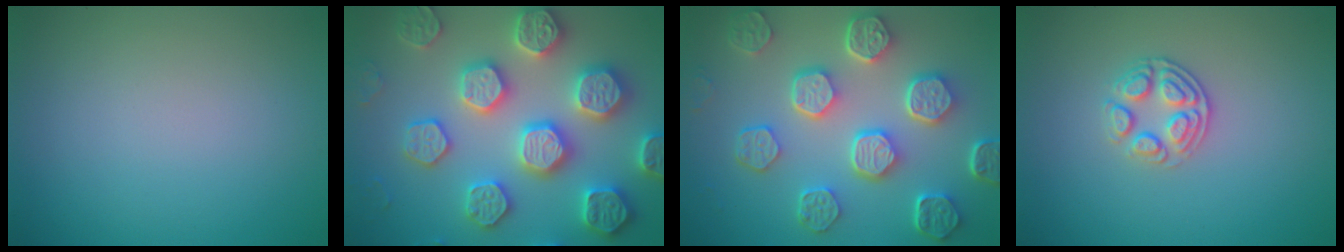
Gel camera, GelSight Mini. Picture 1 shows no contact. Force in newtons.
{"total": 8.0, "press": 7.8, "slide": 1.8}
{"total": 7.9, "press": 6.0, "slide": 5.2}
{"total": 2.6, "press": 2.5, "slide": 0.9}